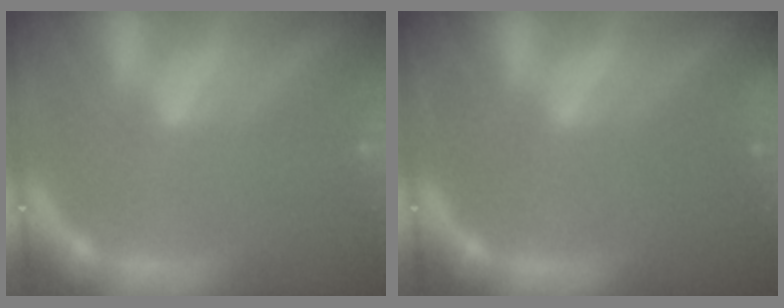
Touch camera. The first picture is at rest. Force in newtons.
{"total": 1.9}